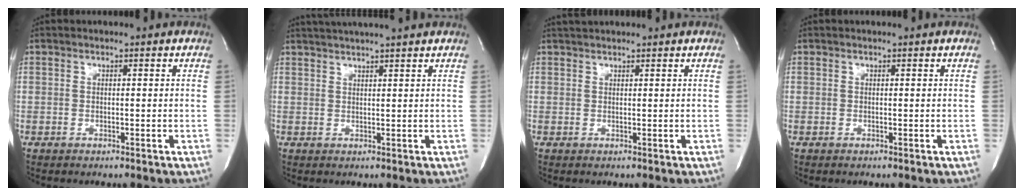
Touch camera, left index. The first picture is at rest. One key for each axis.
{"total": 8.6, "fx": 7.7, "fy": -0.4, "fz": 3.8, "tx": -0.065, "ty": 0.025, "tz": 0.106}
{"total": 2.5, "fx": 2.4, "fy": 0.2, "fz": 0.8, "tx": -0.013, "ty": 0.024, "tz": 0.042}
{"total": 0.0}